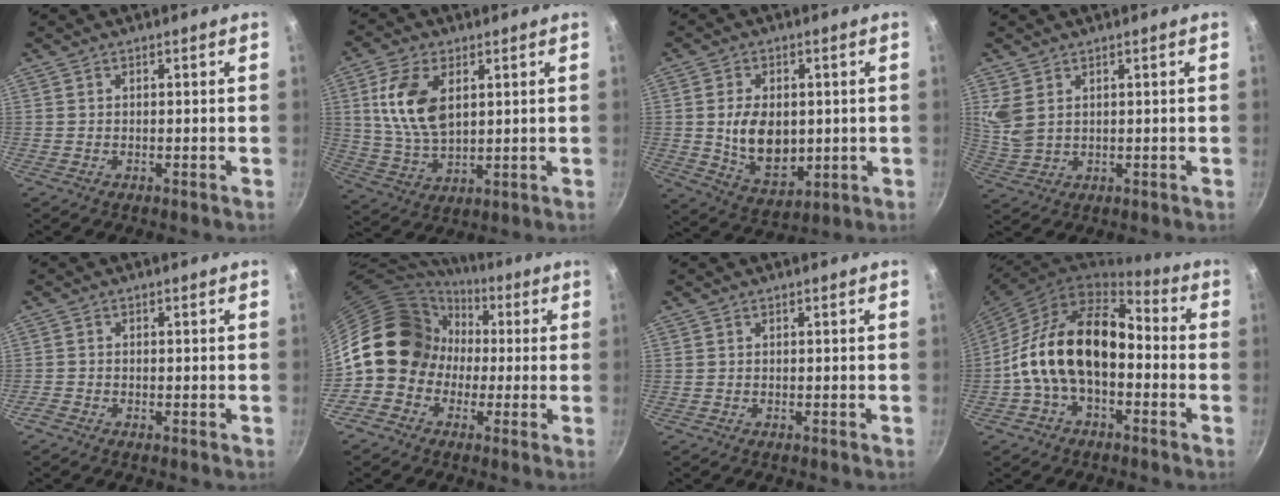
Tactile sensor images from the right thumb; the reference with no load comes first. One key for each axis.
{"total": 12.5, "fx": 3.5, "fy": 7.1, "fz": 9.7, "tx": -0.182, "ty": -0.017, "tz": 0.074}
{"total": 11.6, "fx": 0.4, "fy": 7.9, "fz": 8.5, "tx": -0.123, "ty": -0.018, "tz": 0.020}
{"total": 4.8, "fx": 2.3, "fy": 2.9, "fz": 3.0, "tx": -0.057, "ty": -0.015, "tz": 0.056}
{"total": 0.9, "fx": -0.5, "fy": 0.5, "fz": 0.4, "tx": -0.017, "ty": 0.004, "tz": -0.014}
{"total": 15.4, "fx": 0.6, "fy": 13.3, "fz": 7.7, "tx": -0.097, "ty": 0.041, "tz": -0.005}
{"total": 0.0}
{"total": 17.4, "fx": -2.2, "fy": 10.9, "fz": 13.4, "tx": -0.207, "ty": 0.050, "tz": -0.056}